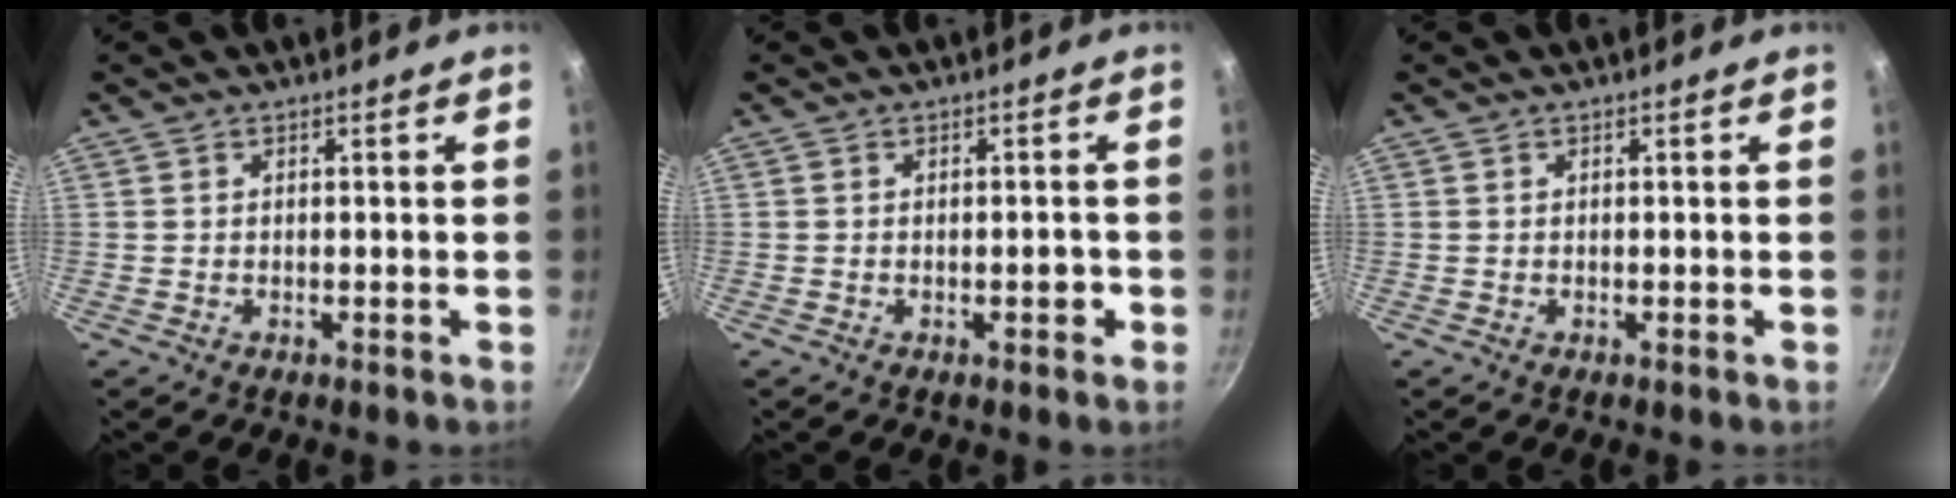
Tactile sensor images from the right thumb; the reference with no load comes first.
{"total": 2.2, "force": [-0.7, 1.0, 1.8], "torque": [-0.015, 0.006, -0.012]}
{"total": 0.0}